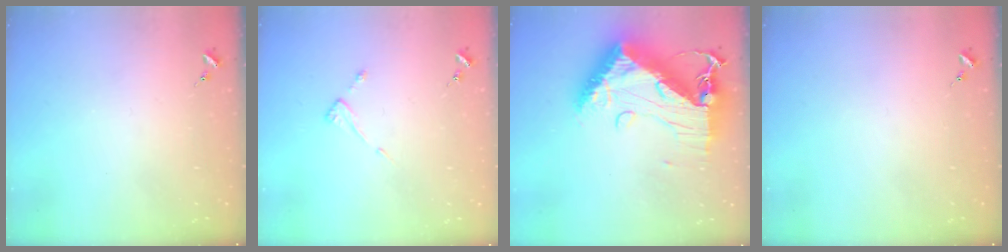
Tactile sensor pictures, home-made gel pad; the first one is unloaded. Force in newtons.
{"total": 3.9, "press": 3.9, "slide": 0.3}
{"total": 20.9, "press": 20.8, "slide": 1.9}
{"total": 0.0}